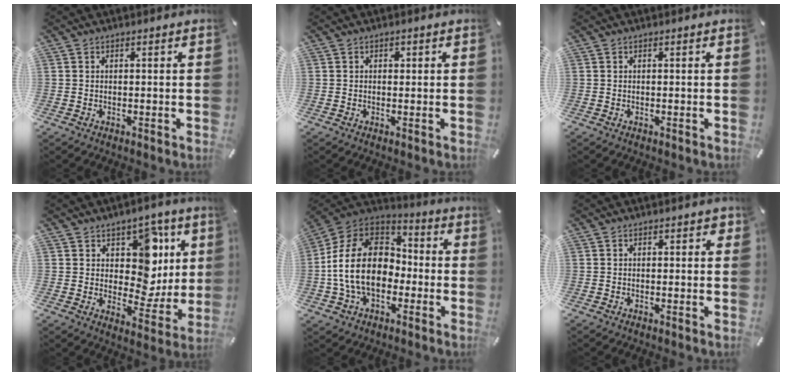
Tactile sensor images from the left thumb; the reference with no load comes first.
{"total": 0.8, "force": [0.1, 0.7, 0.4], "torque": [-0.008, 0.003, 0.002]}
{"total": 0.0}
{"total": 13.0, "force": [4.4, 9.9, 7.3], "torque": [-0.080, -0.037, 0.081]}
{"total": 17.9, "force": [-3.5, 13.3, 11.4], "torque": [-0.244, 0.036, -0.065]}
{"total": 0.9, "force": [-0.1, 0.6, 0.6], "torque": [-0.011, 0.005, -0.004]}